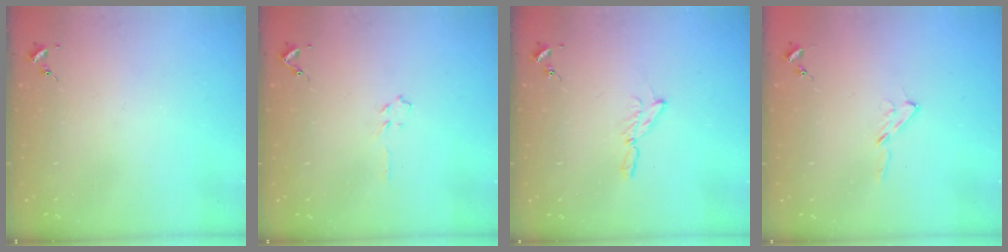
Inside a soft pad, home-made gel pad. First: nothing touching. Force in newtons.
{"total": 3.3, "press": 3.3, "slide": 0.4}
{"total": 4.1, "press": 4.1, "slide": 0.4}
{"total": 3.7, "press": 3.7, "slide": 0.4}